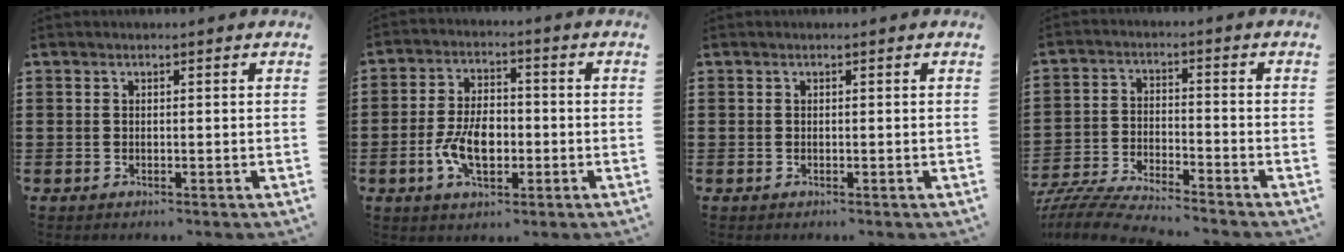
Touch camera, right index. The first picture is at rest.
{"total": 7.7, "force": [-1.8, 4.4, 6.1], "torque": [-0.124, 0.001, -0.037]}
{"total": 0.0}
{"total": 6.1, "force": [-5.9, -0.1, 1.3], "torque": [-0.046, -0.011, -0.122]}